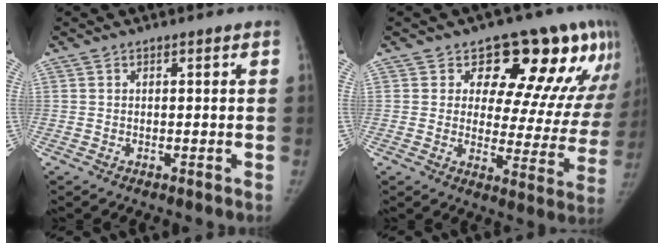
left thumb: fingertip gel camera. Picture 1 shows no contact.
{"total": 18.9, "force": [11.5, 9.2, 11.9], "torque": [-0.091, -0.056, 0.136]}